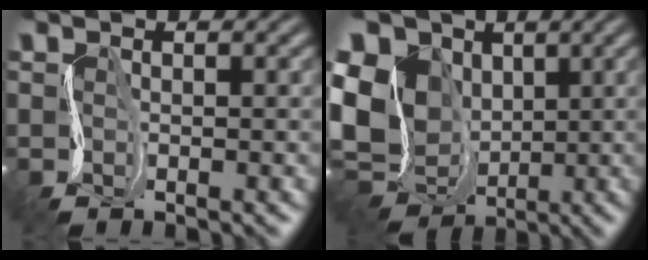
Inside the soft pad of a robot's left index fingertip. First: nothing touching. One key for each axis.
{"total": 11.7, "fx": 0.9, "fy": 10.0, "fz": 6.0, "tx": -0.150, "ty": 0.008, "tz": 0.016}